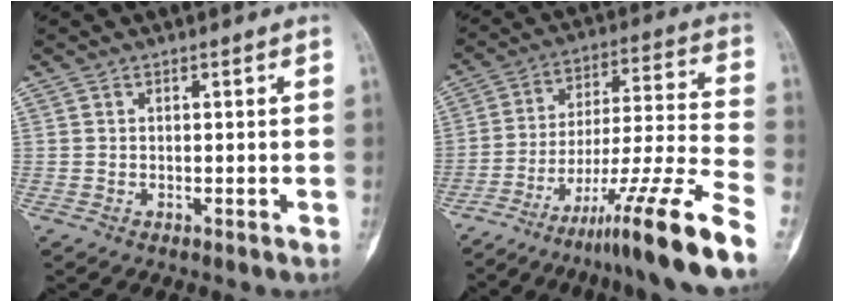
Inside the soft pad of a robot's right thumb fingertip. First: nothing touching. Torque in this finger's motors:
{"motor_torque": [0.49, 0.19, 1.28, -0.90, 0.31]}